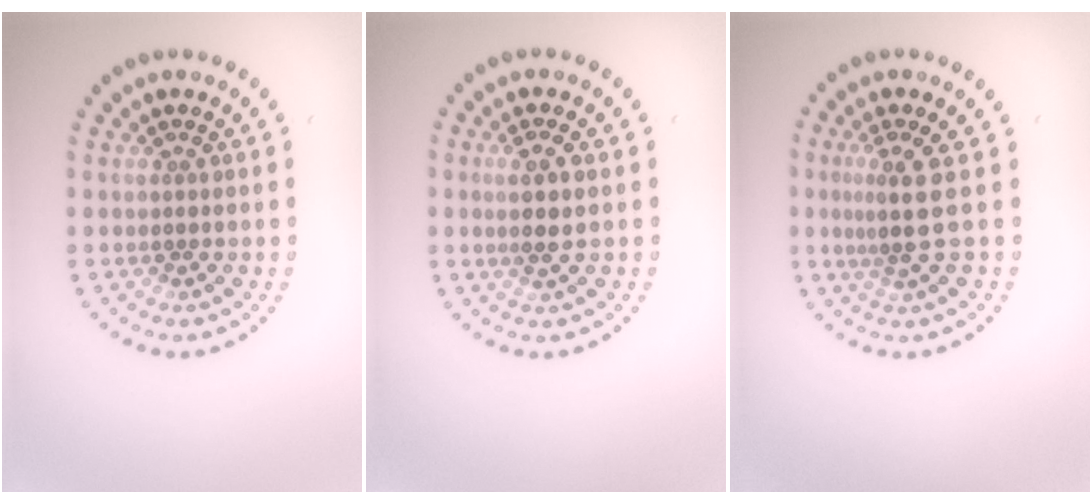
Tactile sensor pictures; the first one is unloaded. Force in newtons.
{"total": 2.2, "press": 2.1, "slide": 0.7}
{"total": 2.8, "press": 1.9, "slide": 2.0}